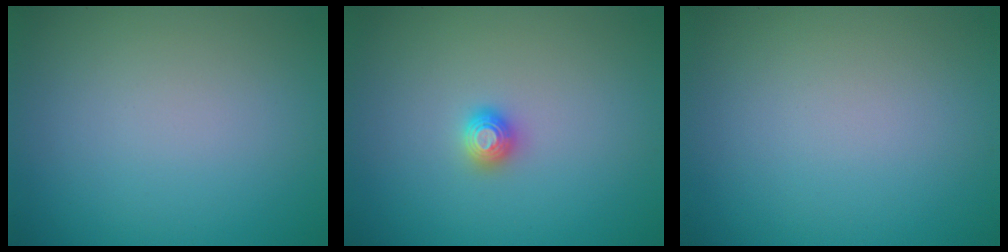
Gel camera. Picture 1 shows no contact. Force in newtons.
{"total": 1.2, "press": 1.2, "slide": 0.1}
{"total": 0.0}